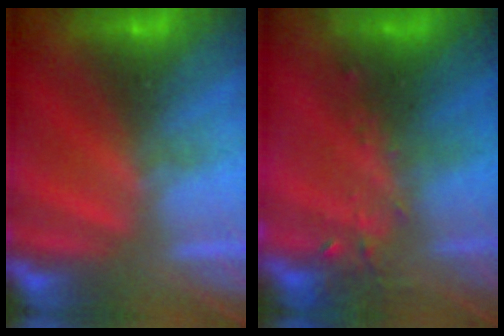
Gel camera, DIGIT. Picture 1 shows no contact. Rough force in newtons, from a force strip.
{"total": 8.6}